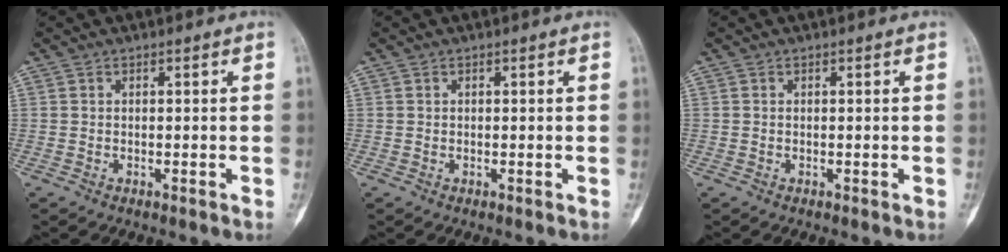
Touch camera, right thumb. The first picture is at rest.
{"total": 0.0}
{"total": 0.0}